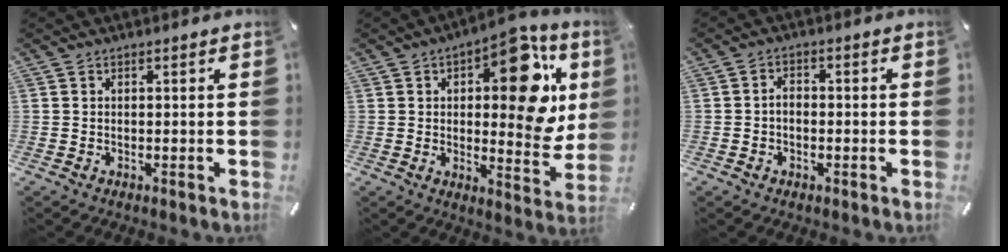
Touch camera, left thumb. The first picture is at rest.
{"total": 18.7, "force": [6.4, 8.9, 15.1], "torque": [-0.172, -0.046, 0.100]}
{"total": 2.7, "force": [-0.9, 2.0, 1.6], "torque": [-0.031, 0.007, -0.017]}